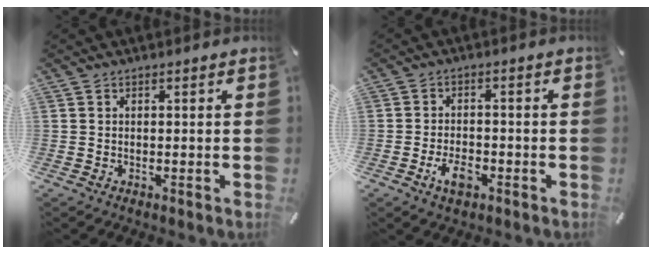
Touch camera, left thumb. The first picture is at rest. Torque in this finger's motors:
{"motor_torque": [-0.07, 0.15, 0.05, 0.06, 0.01]}